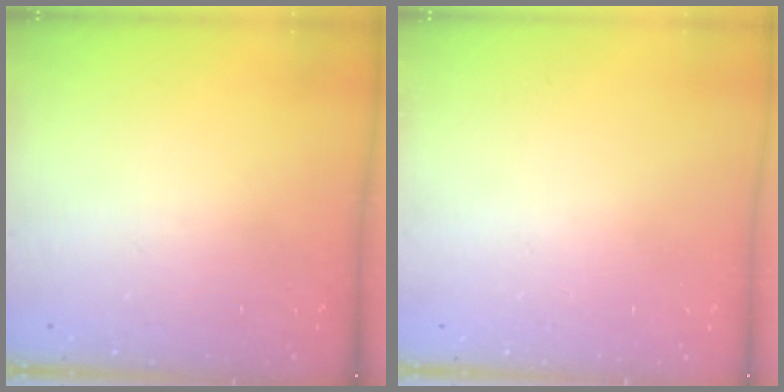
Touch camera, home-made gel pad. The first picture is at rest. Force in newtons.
{"total": 0.0}